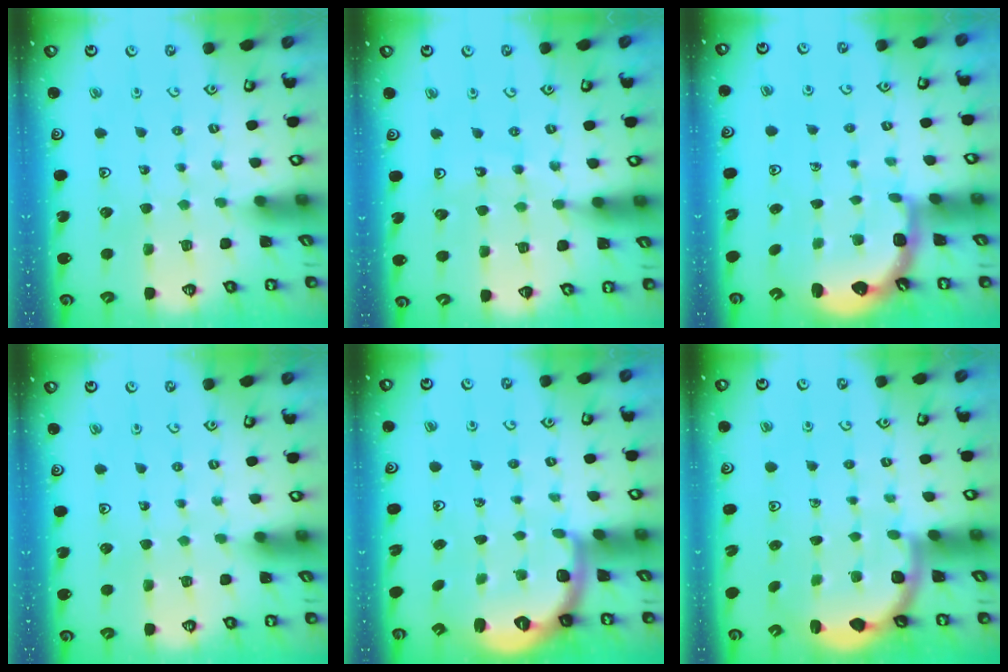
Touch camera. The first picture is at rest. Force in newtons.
{"total": 10.0, "press": 9.6, "slide": 2.9}
{"total": 2.8, "press": 2.2, "slide": 1.8}
{"total": 0.0}
{"total": 2.5, "press": 2.0, "slide": 1.5}
{"total": 3.3, "press": 2.6, "slide": 1.9}